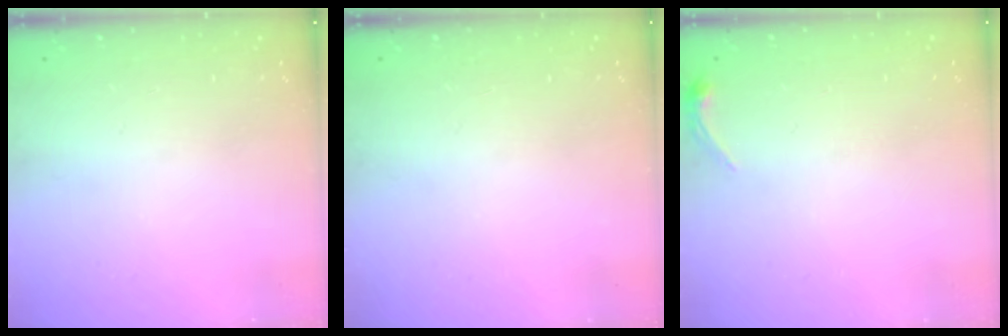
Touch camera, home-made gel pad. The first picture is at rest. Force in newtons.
{"total": 0.0}
{"total": 3.9, "press": 3.8, "slide": 0.7}